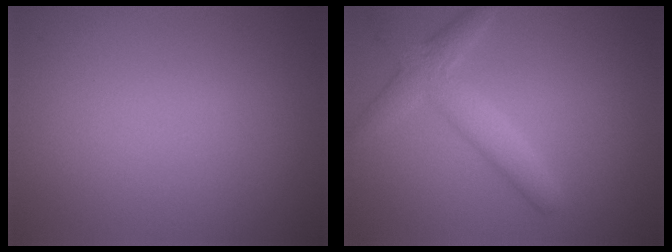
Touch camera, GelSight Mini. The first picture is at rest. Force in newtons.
{"total": 3.1, "press": 3.1, "slide": 0.2}